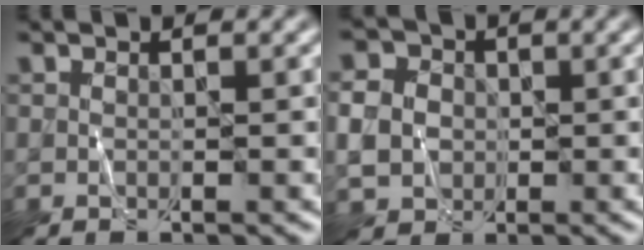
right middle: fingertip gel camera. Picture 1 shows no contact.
{"total": 3.9, "force": [-0.2, 3.5, 1.8], "torque": [-0.038, 0.004, -0.008]}